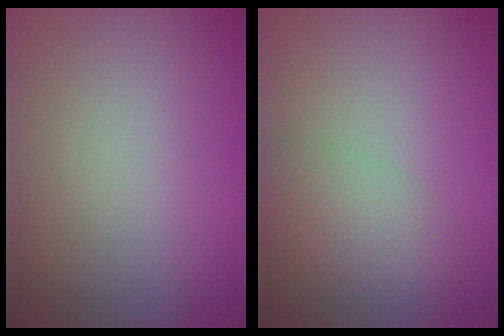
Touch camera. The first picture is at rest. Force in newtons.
{"total": 2.9, "press": 2.9, "slide": 0.1}